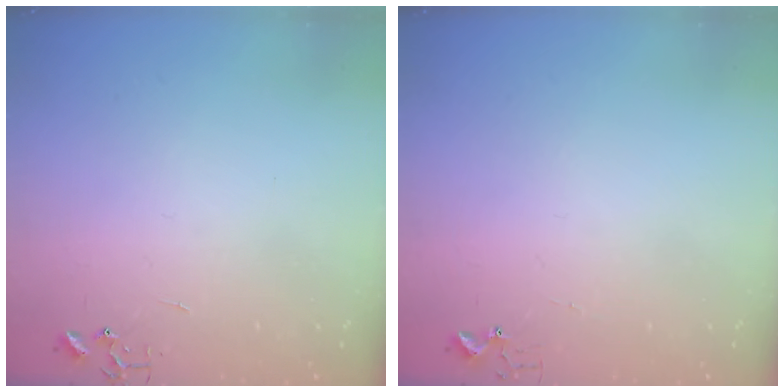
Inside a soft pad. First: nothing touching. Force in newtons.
{"total": 2.7, "press": 2.7, "slide": 0.3}